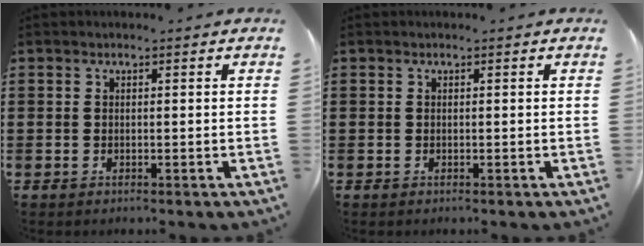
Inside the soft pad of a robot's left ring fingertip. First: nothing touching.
{"total": 0.0}